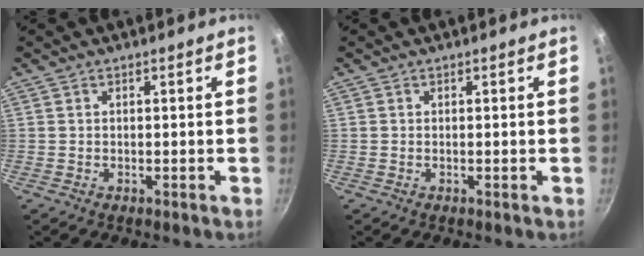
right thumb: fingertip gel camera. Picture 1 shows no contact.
{"total": 0.0}